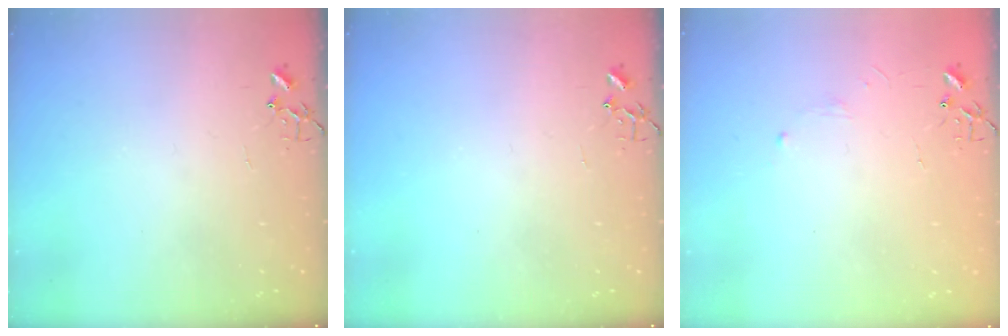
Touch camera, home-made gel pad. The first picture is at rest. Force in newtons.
{"total": 0.0}
{"total": 2.8, "press": 2.8, "slide": 0.5}